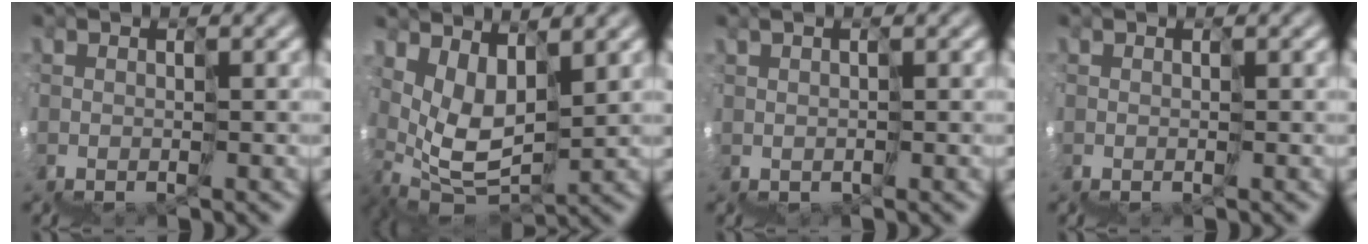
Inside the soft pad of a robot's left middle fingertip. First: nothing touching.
{"total": 3.2, "force": [3.2, -0.4, -0.3], "torque": [-0.010, 0.031, 0.053]}
{"total": 0.8, "force": [0.5, -0.4, -0.4], "torque": [0.012, 0.014, 0.005]}
{"total": 0.0}